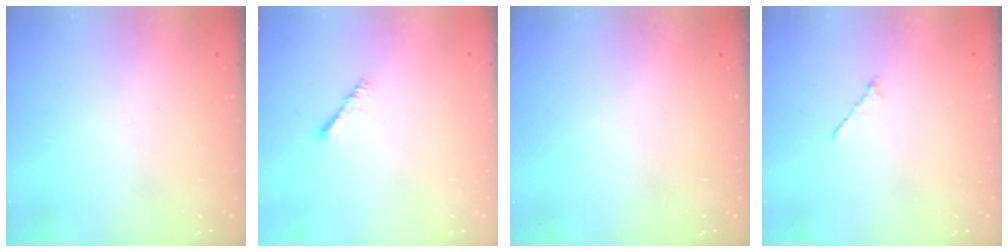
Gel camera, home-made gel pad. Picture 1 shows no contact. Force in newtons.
{"total": 2.4, "press": 2.4, "slide": 0.3}
{"total": 0.0}
{"total": 0.8, "press": 0.7, "slide": 0.4}